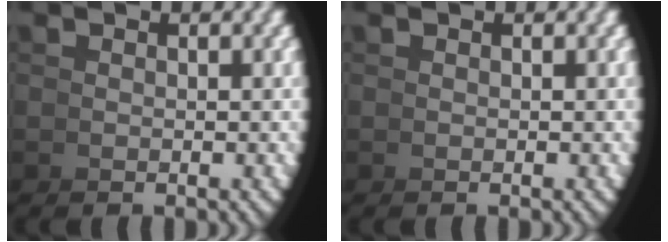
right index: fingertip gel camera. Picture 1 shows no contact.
{"total": 0.0}